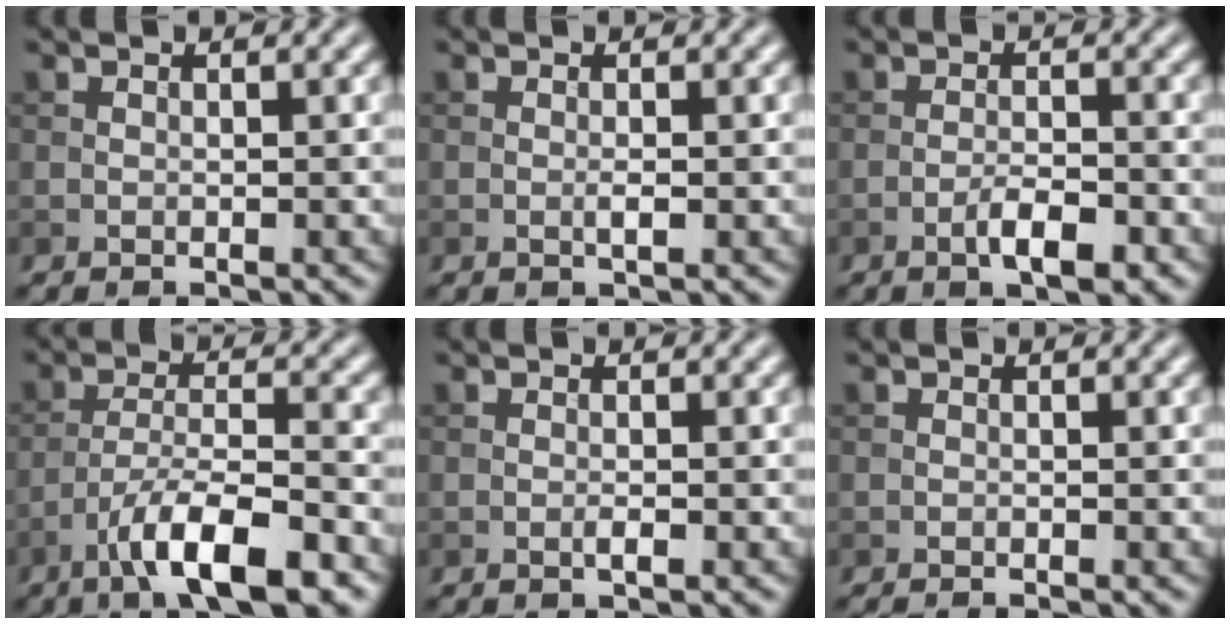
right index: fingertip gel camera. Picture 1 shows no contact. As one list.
[{"total": 0.8, "force": [-0.2, 0.1, 0.8], "torque": [-0.016, -0.002, -0.004]}, {"total": 3.4, "force": [-1.8, 0.9, 2.7], "torque": [-0.050, 0.002, -0.031]}, {"total": 8.3, "force": [-5.2, 2.1, 6.1], "torque": [-0.102, 0.004, -0.091]}, {"total": 0.8, "force": [-0.3, 0.1, 0.8], "torque": [-0.014, -0.001, -0.007]}, {"total": 0.8, "force": [-0.6, 0.2, 0.5], "torque": [-0.003, 0.000, -0.011]}]